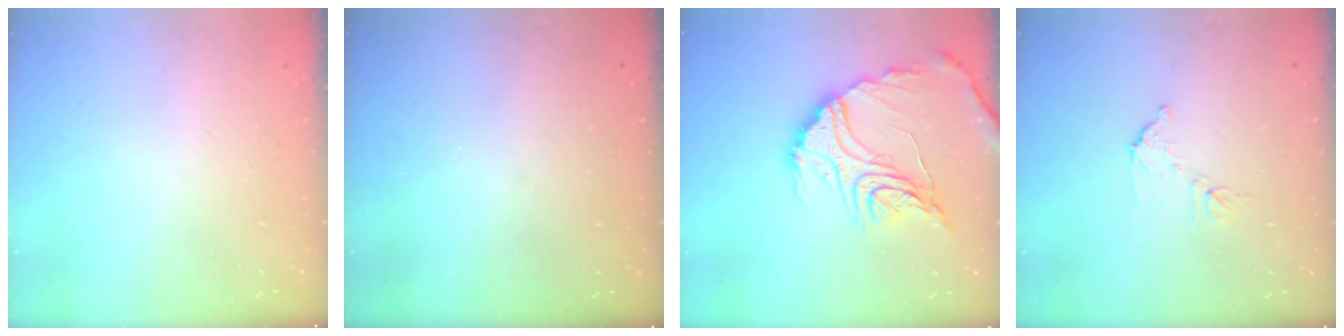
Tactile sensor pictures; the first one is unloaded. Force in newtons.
{"total": 3.3, "press": 3.3, "slide": 0.1}
{"total": 19.7, "press": 19.7, "slide": 1.6}
{"total": 7.2, "press": 7.2, "slide": 0.3}